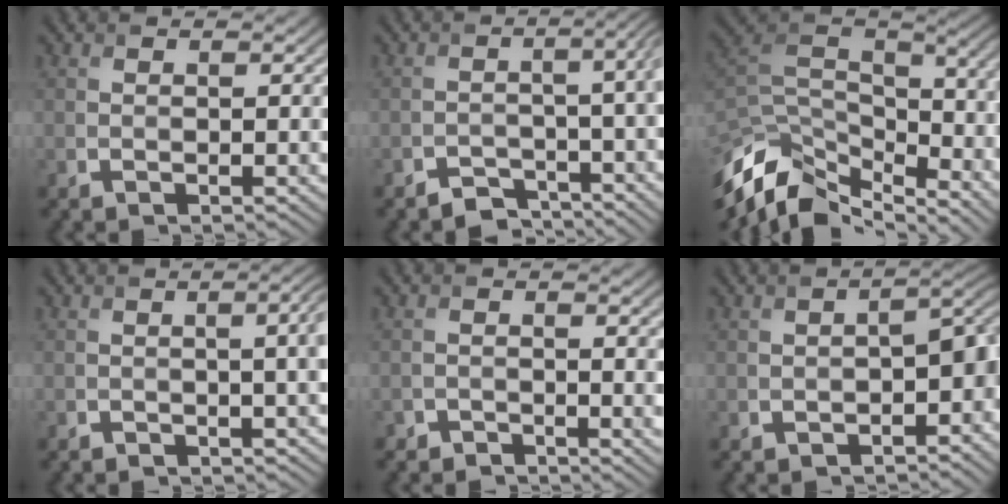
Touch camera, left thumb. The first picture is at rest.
{"total": 4.5, "force": [-3.4, 1.4, 2.7], "torque": [-0.043, -0.005, -0.054]}
{"total": 15.0, "force": [-8.6, 7.5, 9.8], "torque": [-0.260, -0.023, -0.141]}
{"total": 3.5, "force": [-0.3, 1.1, 3.3], "torque": [-0.035, 0.006, -0.008]}
{"total": 2.2, "force": [-1.5, 1.1, 1.2], "torque": [-0.021, -0.005, -0.025]}
{"total": 5.3, "force": [-2.3, 2.6, 4.0], "torque": [-0.041, -0.014, -0.034]}